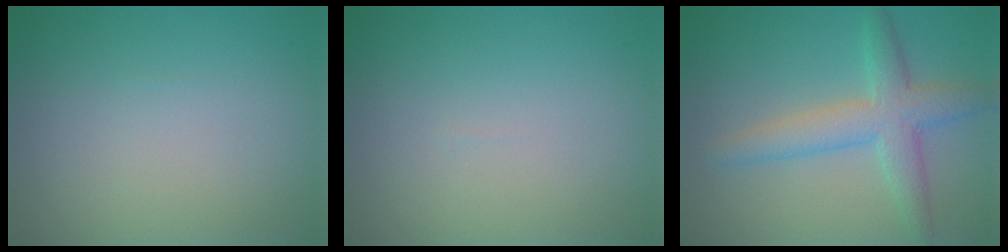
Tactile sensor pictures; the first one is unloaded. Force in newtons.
{"total": 0.0}
{"total": 4.6, "press": 4.6, "slide": 0.1}